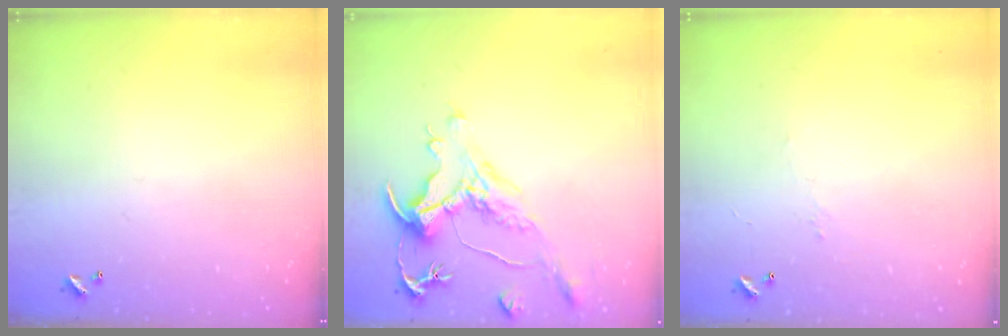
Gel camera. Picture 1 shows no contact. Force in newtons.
{"total": 1.4, "press": 0.7, "slide": 1.2}
{"total": 2.0, "press": 1.9, "slide": 0.7}